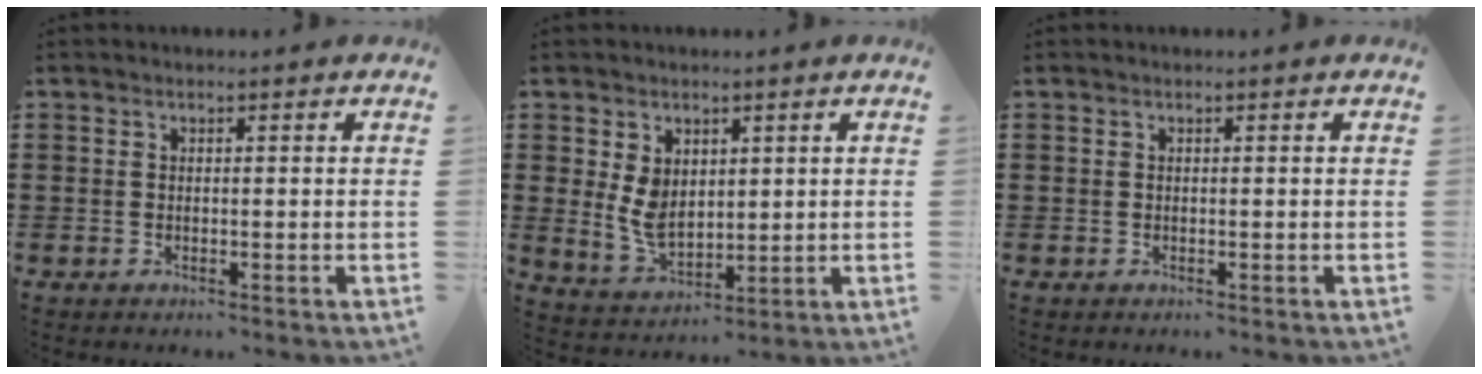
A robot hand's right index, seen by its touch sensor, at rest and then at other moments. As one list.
[{"total": 6.1, "force": [1.5, 4.1, 4.2], "torque": [-0.094, 0.000, 0.025]}, {"total": 0.0}]